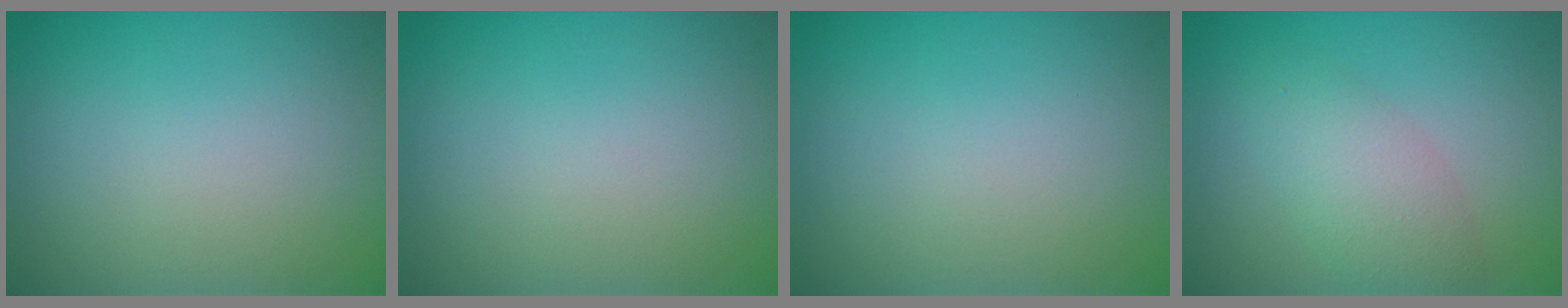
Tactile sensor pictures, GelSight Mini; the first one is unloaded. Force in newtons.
{"total": 0.0}
{"total": 0.0}
{"total": 2.7, "press": 2.7, "slide": 0.2}